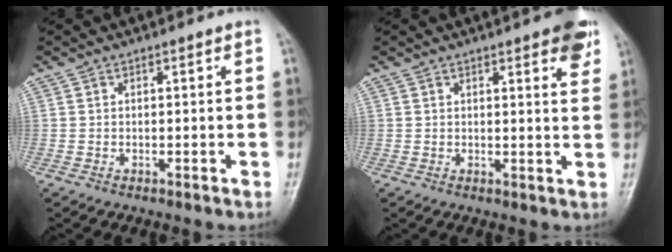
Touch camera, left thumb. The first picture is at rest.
{"total": 6.7, "force": [3.9, 1.7, 5.2], "torque": [-0.049, -0.012, 0.045]}